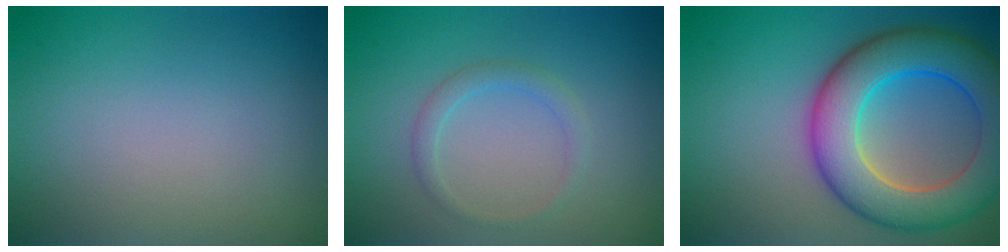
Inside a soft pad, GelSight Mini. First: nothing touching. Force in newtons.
{"total": 1.6, "press": 1.6, "slide": 0.1}
{"total": 10.3, "press": 10.3, "slide": 0.4}